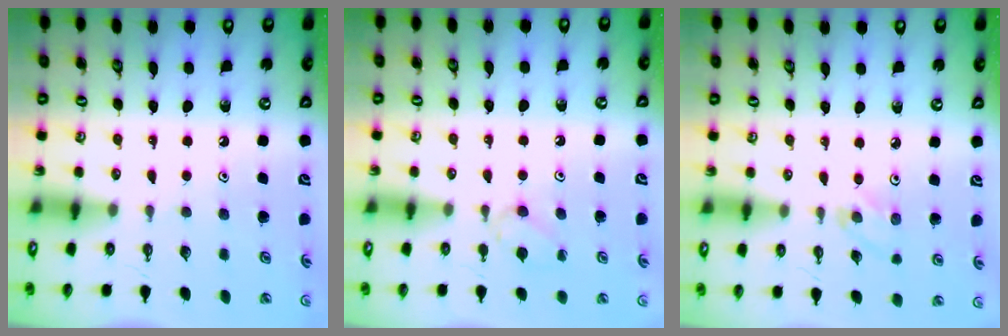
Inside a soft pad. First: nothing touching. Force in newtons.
{"total": 5.7, "press": 5.7, "slide": 0.9}
{"total": 1.9, "press": 1.9, "slide": 0.3}